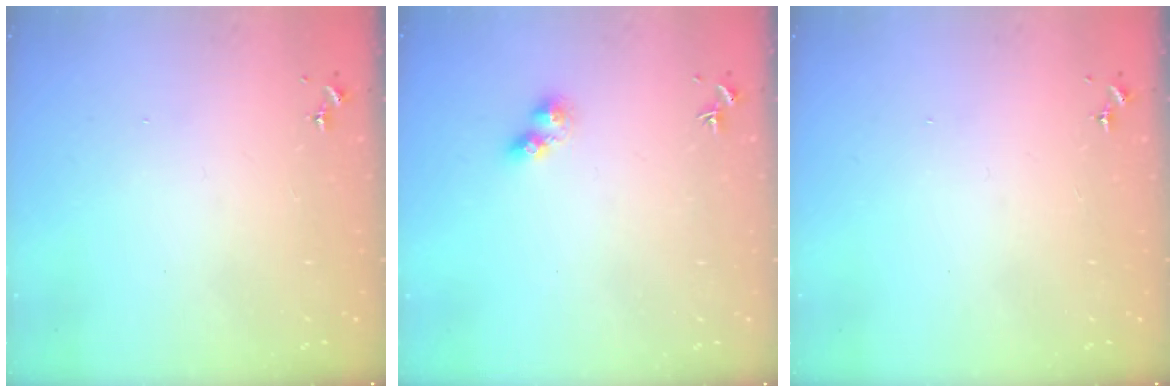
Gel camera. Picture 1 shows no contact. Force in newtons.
{"total": 5.8, "press": 5.8, "slide": 0.6}
{"total": 0.0}